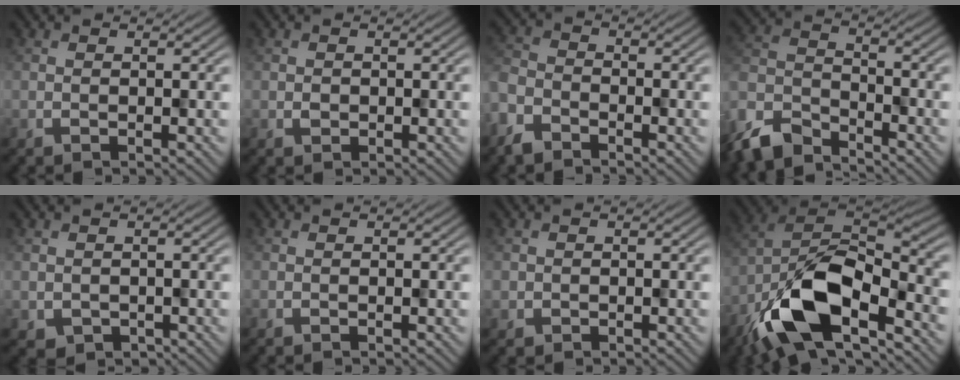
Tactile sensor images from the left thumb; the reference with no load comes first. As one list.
[{"total": 0.9, "force": [0.0, 0.9, 0.0], "torque": [0.000, -0.003, 0.000]}, {"total": 4.3, "force": [-3.5, 2.2, 1.2], "torque": [-0.038, -0.010, -0.090]}, {"total": 8.7, "force": [-7.6, 3.0, 2.9], "torque": [-0.069, -0.005, -0.167]}, {"total": 1.6, "force": [-0.4, 1.6, 0.3], "torque": [-0.008, -0.010, -0.002]}, {"total": 0.0}, {"total": 0.9, "force": [0.0, 0.8, -0.5], "torque": [0.008, -0.004, 0.000]}, {"total": 14.1, "force": [-6.9, 6.8, 10.3], "torque": [-0.207, -0.028, -0.141]}]